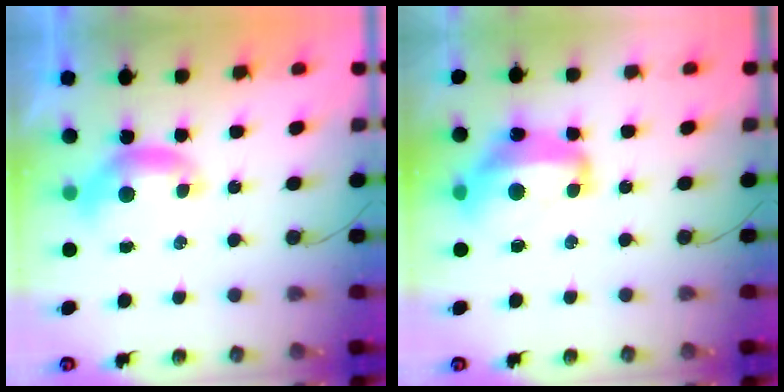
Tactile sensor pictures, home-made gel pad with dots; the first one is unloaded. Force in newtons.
{"total": 9.8, "press": 9.7, "slide": 1.0}